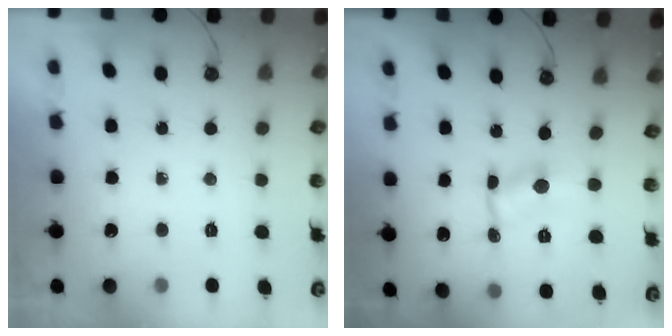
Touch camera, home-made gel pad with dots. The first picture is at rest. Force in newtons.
{"total": 1.0, "press": 0.6, "slide": 0.8}